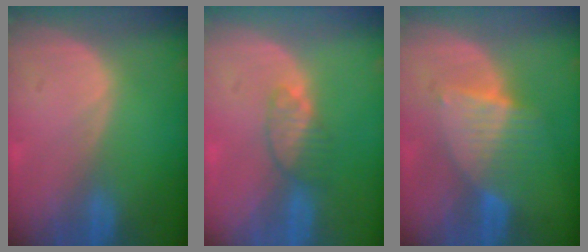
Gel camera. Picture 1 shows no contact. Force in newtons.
{"total": 3.4, "press": 3.4, "slide": 0.2}
{"total": 6.4, "press": 6.2, "slide": 1.8}